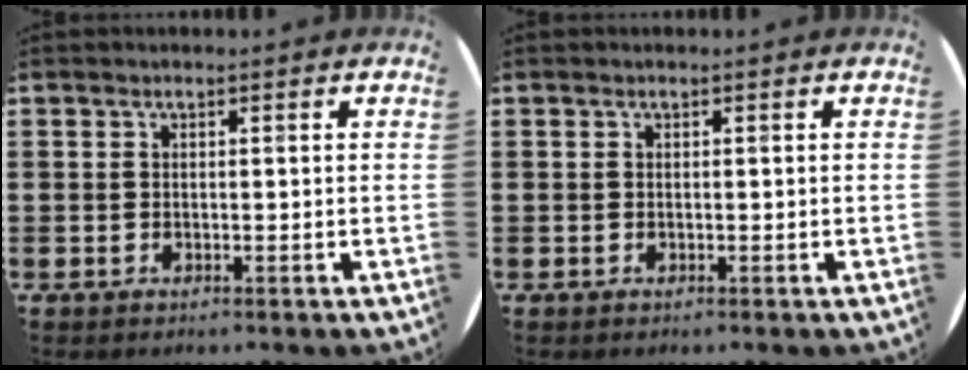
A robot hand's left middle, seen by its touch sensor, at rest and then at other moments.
{"total": 0.0}